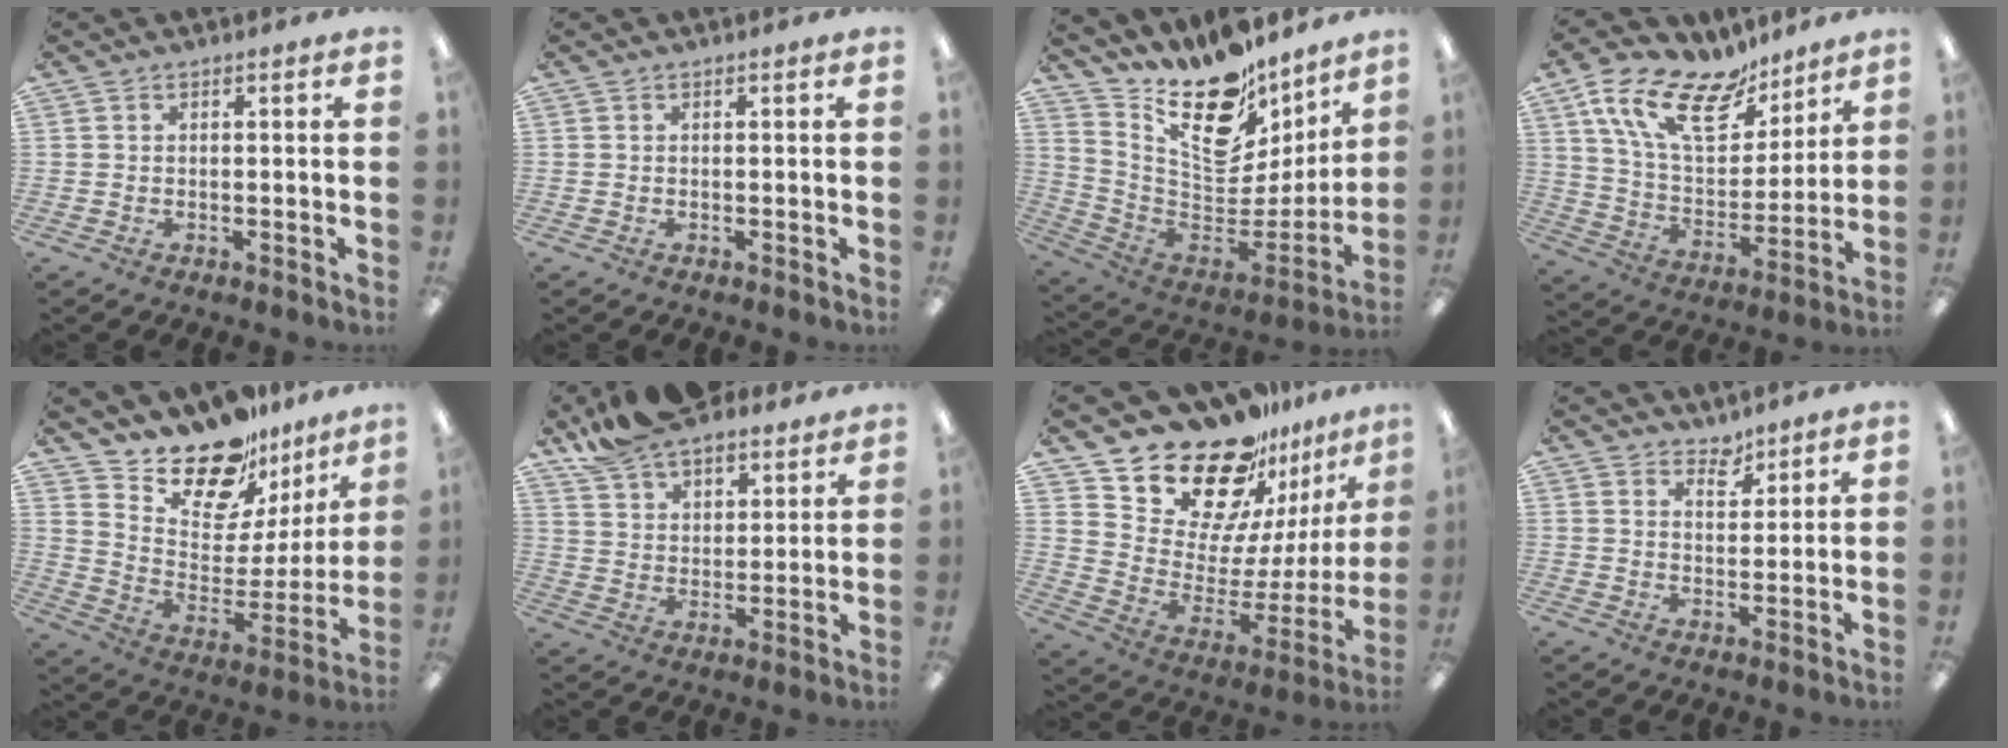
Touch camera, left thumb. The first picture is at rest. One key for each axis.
{"total": 0.0}
{"total": 18.8, "fx": 14.2, "fy": 8.7, "fz": 8.7, "tx": -0.141, "ty": -0.118, "tz": 0.250}
{"total": 19.6, "fx": 12.8, "fy": 9.6, "fz": 11.3, "tx": -0.214, "ty": -0.063, "tz": 0.232}
{"total": 18.2, "fx": 16.1, "fy": 6.9, "fz": 5.1, "tx": -0.093, "ty": -0.136, "tz": 0.286}
{"total": 12.2, "fx": 10.6, "fy": 4.8, "fz": 3.6, "tx": -0.085, "ty": -0.063, "tz": 0.202}
{"total": 23.1, "fx": 18.7, "fy": 10.6, "fz": 8.2, "tx": -0.133, "ty": -0.137, "tz": 0.344}
{"total": 4.0, "fx": 3.7, "fy": 1.6, "fz": 0.6, "tx": 0.005, "ty": -0.028, "tz": 0.065}